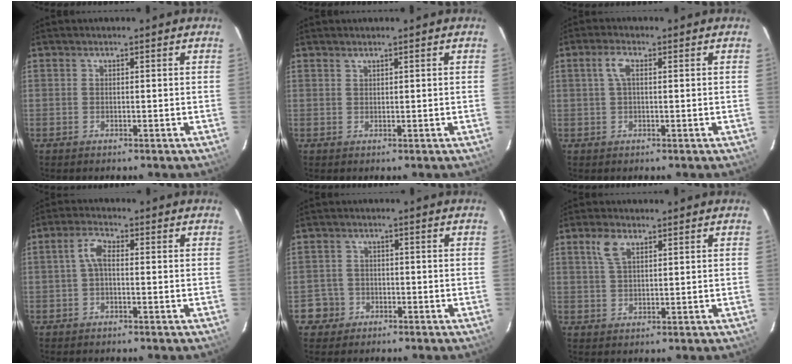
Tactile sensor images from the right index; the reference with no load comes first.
{"total": 0.6, "force": [0.5, 0.2, 0.1], "torque": [-0.001, 0.001, 0.011]}
{"total": 3.0, "force": [0.7, 1.2, 2.6], "torque": [-0.057, 0.009, 0.013]}
{"total": 3.4, "force": [-0.1, 1.6, 3.0], "torque": [-0.063, 0.013, -0.003]}
{"total": 4.3, "force": [-1.7, 3.9, -0.2], "torque": [0.001, 0.027, -0.031]}
{"total": 4.2, "force": [2.2, 2.1, 3.0], "torque": [-0.062, 0.009, 0.044]}